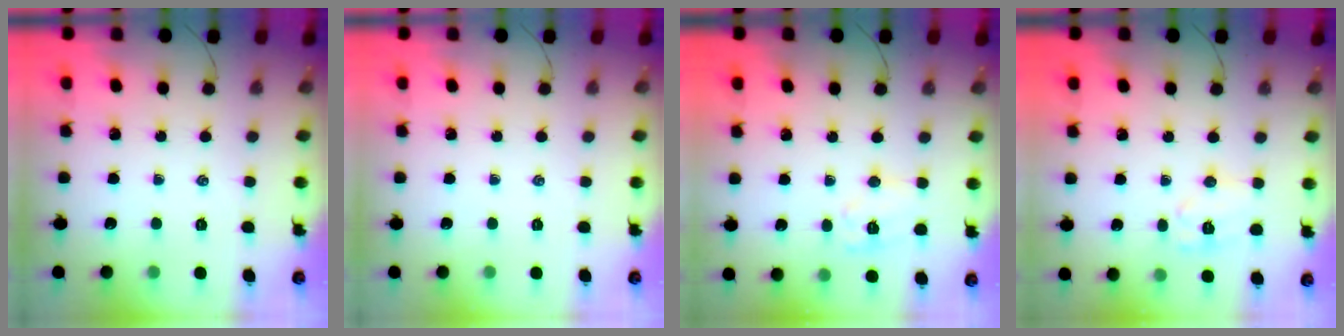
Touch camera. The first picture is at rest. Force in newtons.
{"total": 0.0}
{"total": 8.6, "press": 8.6, "slide": 0.4}
{"total": 7.3, "press": 7.2, "slide": 0.4}